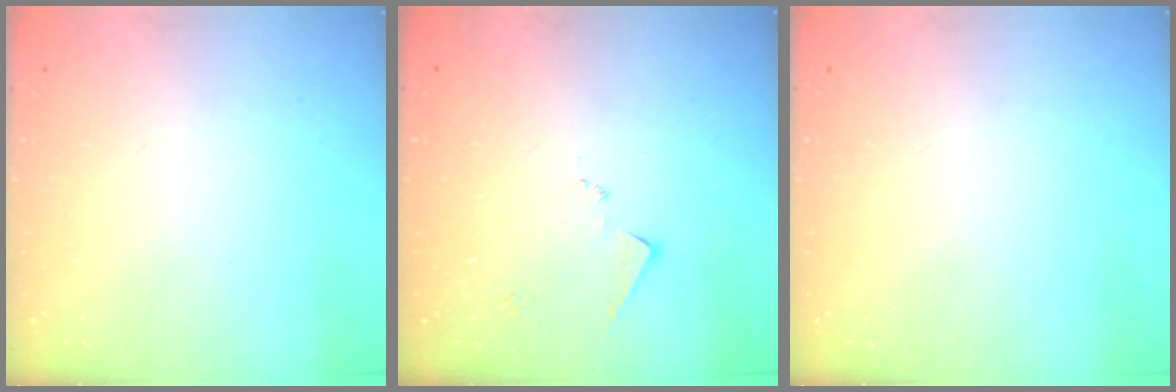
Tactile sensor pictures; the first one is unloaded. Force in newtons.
{"total": 6.5, "press": 6.5, "slide": 0.7}
{"total": 0.0}